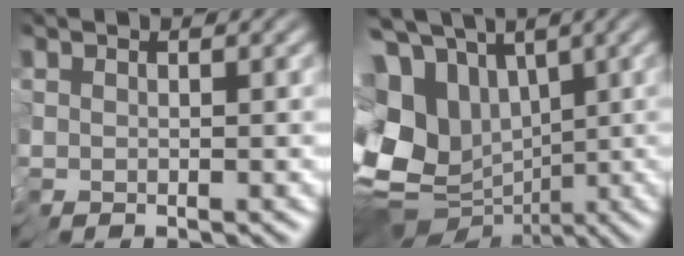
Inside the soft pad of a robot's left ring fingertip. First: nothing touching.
{"total": 13.5, "force": [-1.1, 10.3, 8.6], "torque": [-0.186, -0.007, -0.002]}